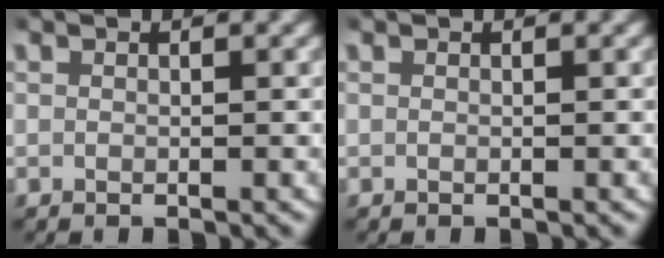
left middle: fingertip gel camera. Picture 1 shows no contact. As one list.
[{"total": 0.0}]